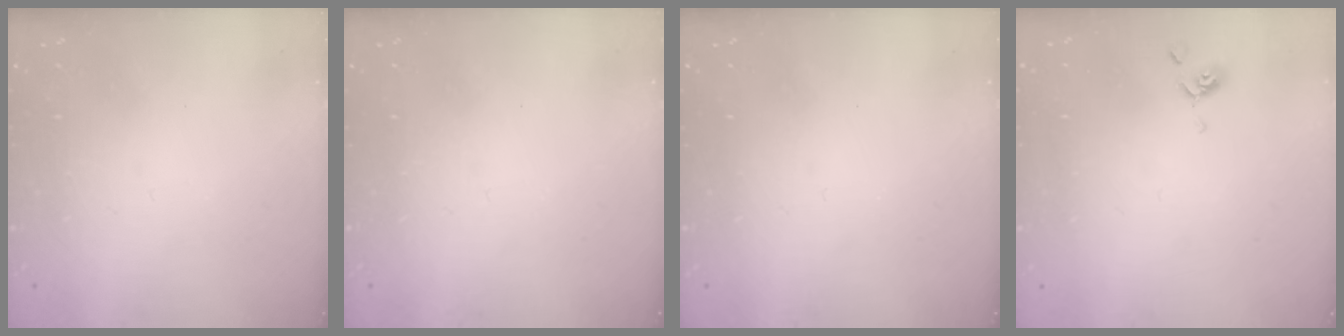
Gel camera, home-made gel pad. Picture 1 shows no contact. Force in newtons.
{"total": 0.0}
{"total": 0.0}
{"total": 2.0, "press": 2.0, "slide": 0.2}